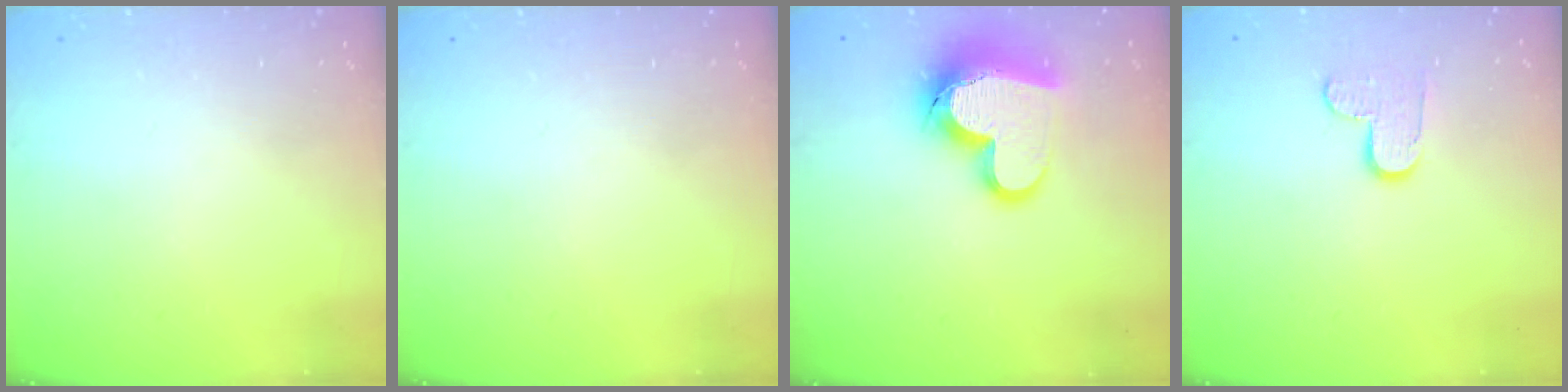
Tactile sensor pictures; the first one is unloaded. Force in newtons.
{"total": 0.0}
{"total": 16.9, "press": 16.7, "slide": 2.4}
{"total": 8.3, "press": 8.3, "slide": 0.6}